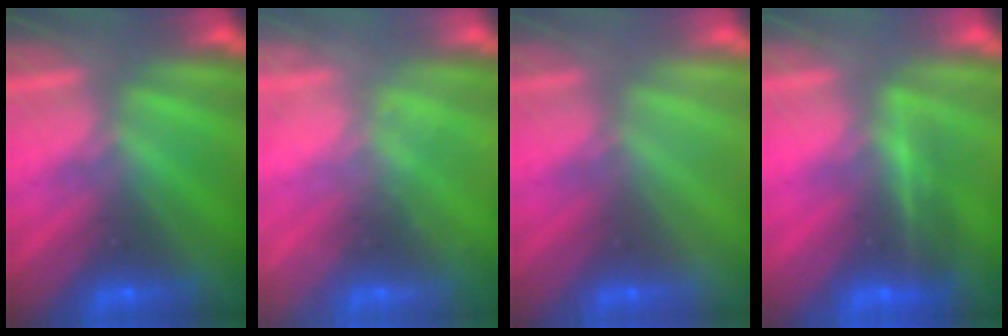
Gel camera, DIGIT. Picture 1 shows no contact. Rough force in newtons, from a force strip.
{"total": 2.4}
{"total": 2.9}
{"total": 1.7}